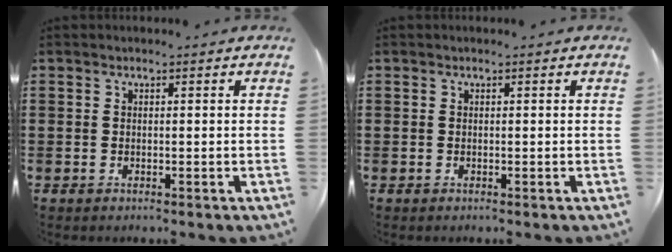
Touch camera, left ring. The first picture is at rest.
{"total": 0.0}